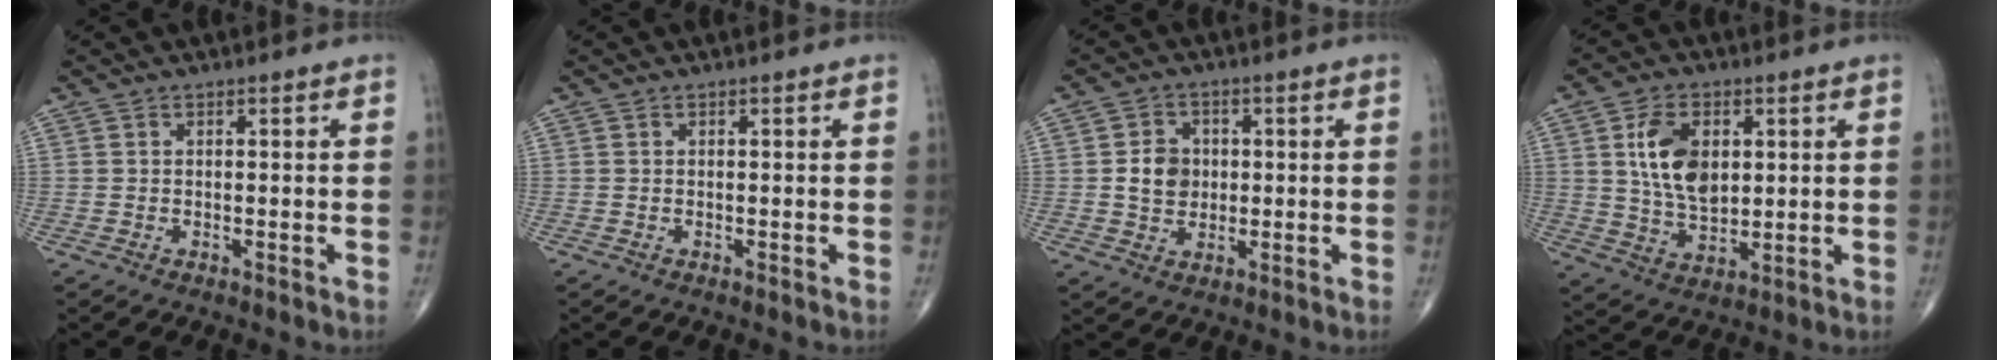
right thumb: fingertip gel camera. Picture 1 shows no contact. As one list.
[{"total": 0.0}, {"total": 5.9, "force": [0.3, 4.9, 3.2], "torque": [-0.036, 0.001, 0.003]}, {"total": 11.2, "force": [2.6, 6.9, 8.5], "torque": [-0.137, -0.013, 0.052]}]